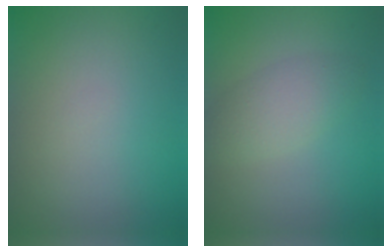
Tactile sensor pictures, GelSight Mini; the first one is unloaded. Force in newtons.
{"total": 2.9, "press": 2.9, "slide": 0.1}